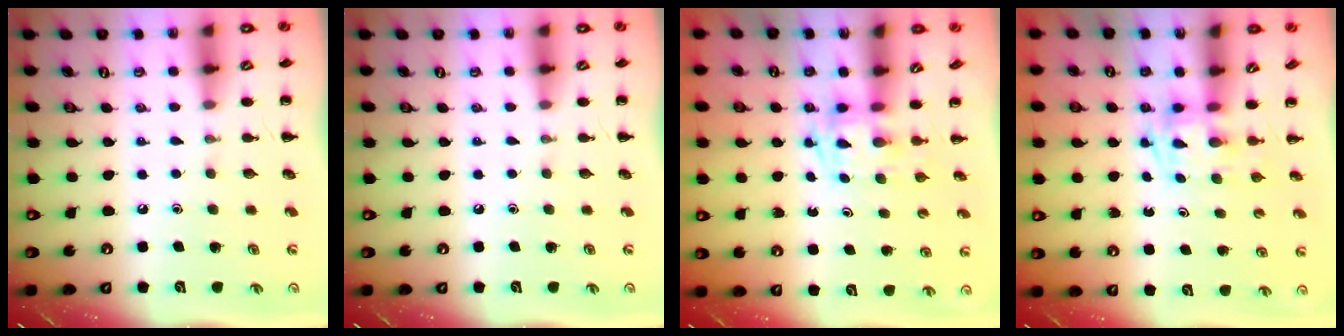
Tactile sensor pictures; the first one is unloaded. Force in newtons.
{"total": 0.0}
{"total": 2.4, "press": 2.2, "slide": 1.1}
{"total": 2.4, "press": 2.2, "slide": 1.1}